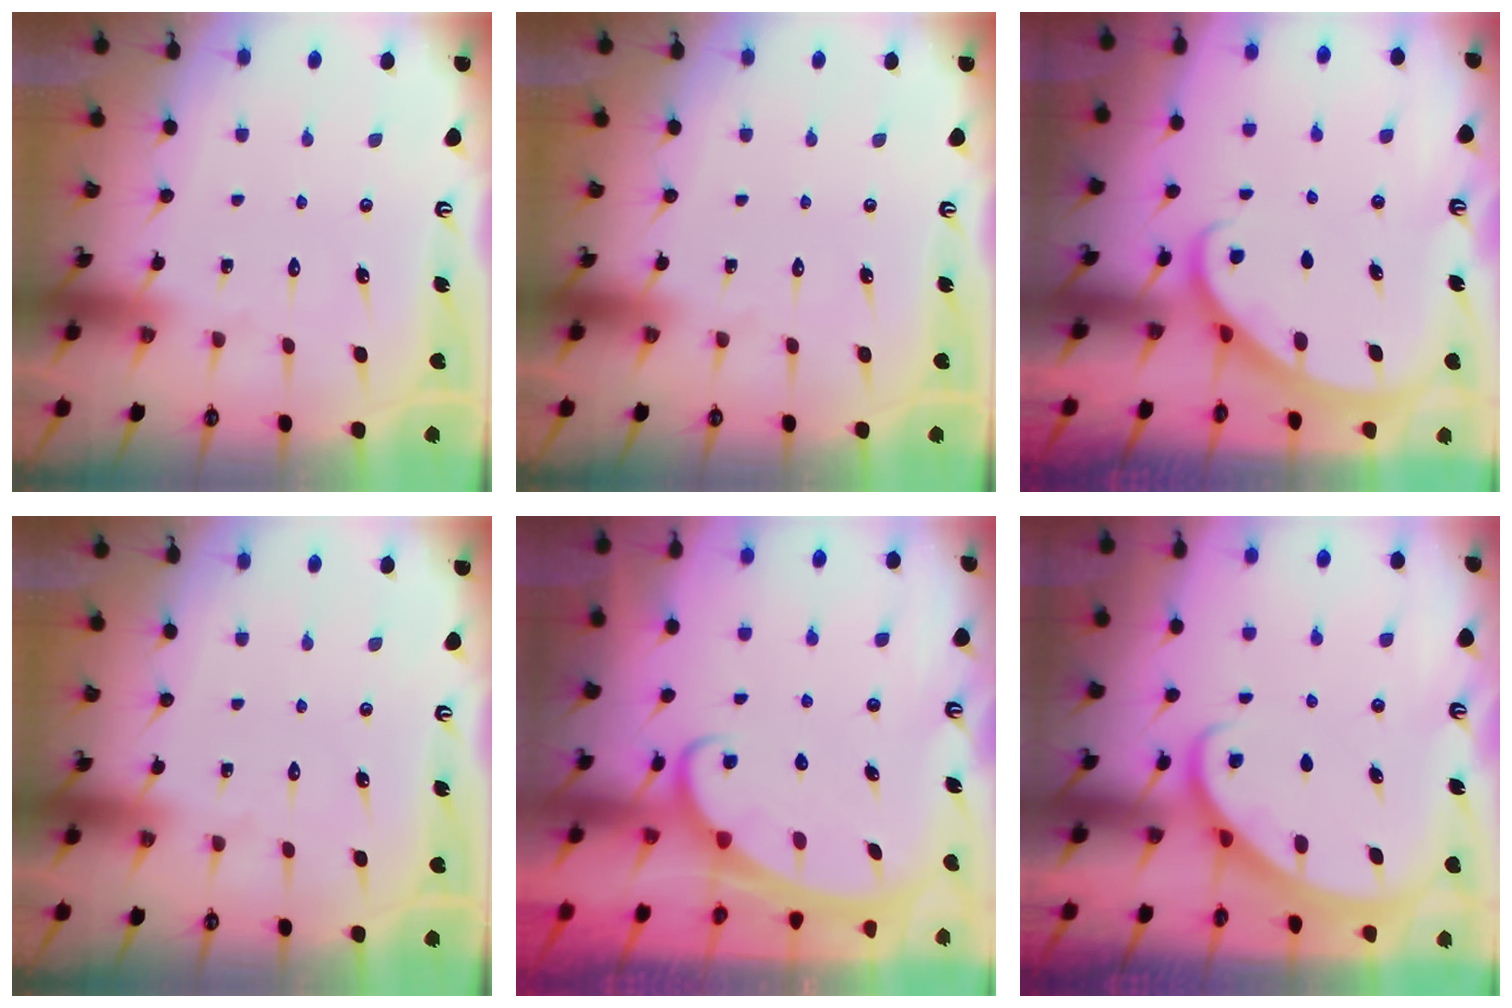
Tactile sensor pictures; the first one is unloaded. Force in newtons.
{"total": 0.0}
{"total": 1.8, "press": 1.8, "slide": 0.1}
{"total": 0.0}
{"total": 2.4, "press": 2.4, "slide": 0.3}
{"total": 1.9, "press": 1.9, "slide": 0.2}